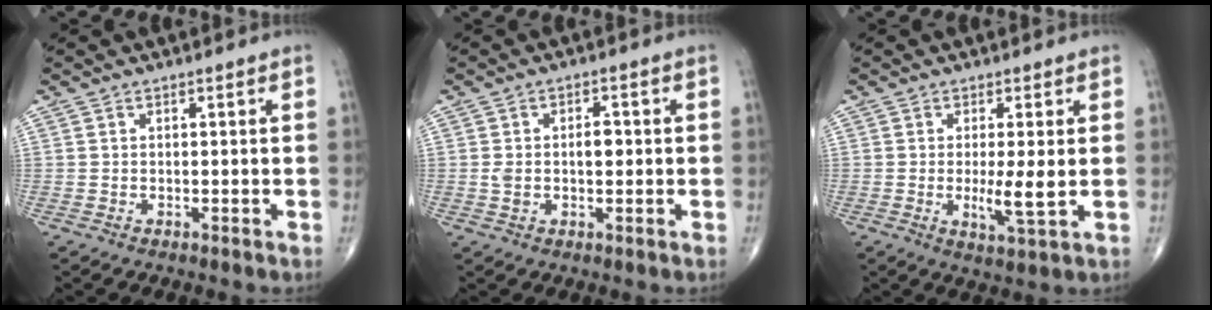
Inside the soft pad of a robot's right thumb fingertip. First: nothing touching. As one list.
[{"total": 4.5, "force": [0.1, 2.6, 3.6], "torque": [-0.064, 0.015, 0.003]}, {"total": 5.4, "force": [-0.1, 0.8, 5.4], "torque": [-0.102, -0.017, -0.004]}]